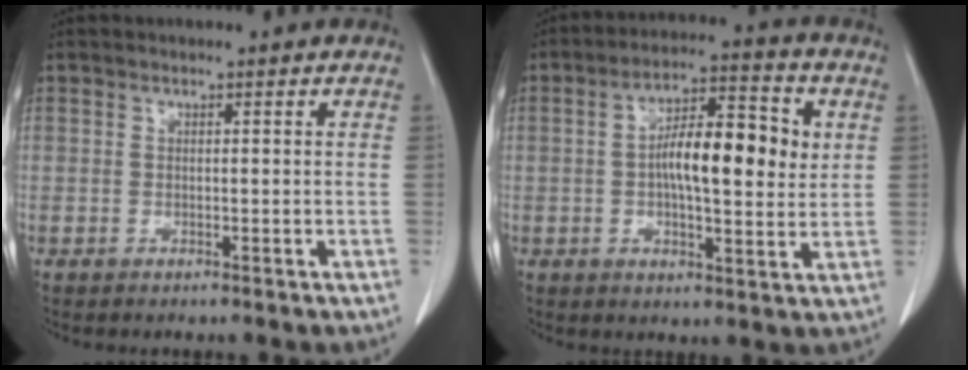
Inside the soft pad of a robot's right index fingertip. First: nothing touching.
{"total": 12.5, "force": [1.6, 3.7, 11.8], "torque": [-0.198, 0.022, 0.018]}